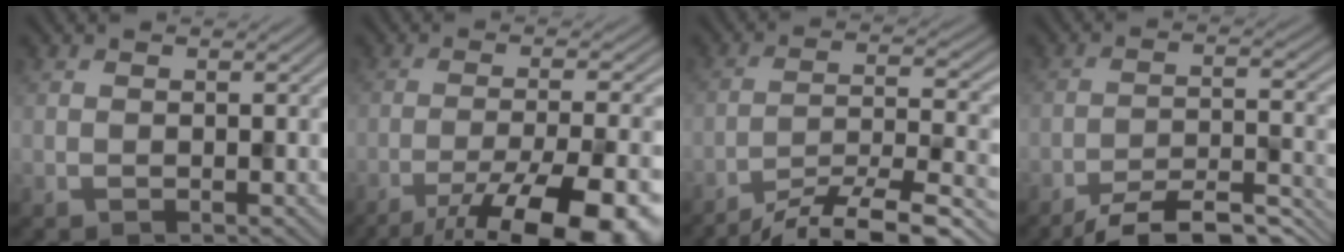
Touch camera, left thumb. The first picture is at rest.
{"total": 16.1, "force": [-11.0, 4.4, 10.9], "torque": [-0.151, -0.024, -0.147]}
{"total": 13.3, "force": [-11.0, 2.4, 7.0], "torque": [-0.116, -0.009, -0.165]}
{"total": 9.1, "force": [-7.6, 1.7, 4.7], "torque": [-0.086, -0.006, -0.114]}